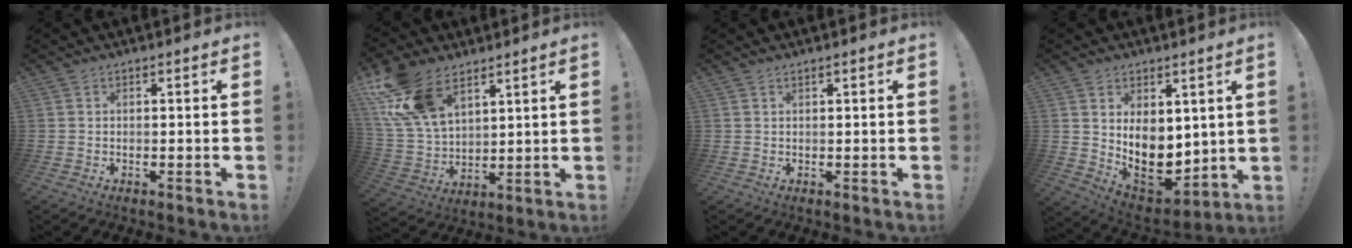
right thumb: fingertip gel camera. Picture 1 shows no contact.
{"total": 18.2, "force": [10.7, 10.4, 10.4], "torque": [-0.227, -0.049, 0.203]}
{"total": 0.7, "force": [0.6, 0.0, 0.4], "torque": [-0.015, 0.002, 0.012]}
{"total": 13.0, "force": [1.8, 10.0, 8.1], "torque": [-0.114, -0.044, 0.046]}